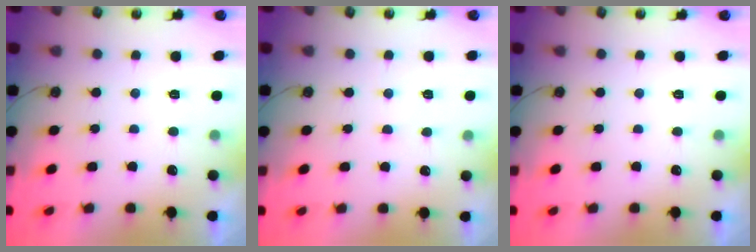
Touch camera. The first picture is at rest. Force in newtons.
{"total": 2.9, "press": 2.9, "slide": 0.5}
{"total": 0.0}